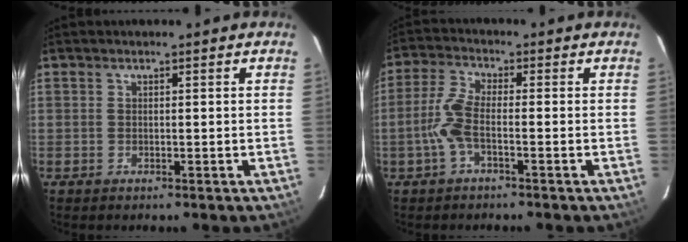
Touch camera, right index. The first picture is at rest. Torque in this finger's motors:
{"motor_torque": [0.90, -0.36, 0.48, 0.14]}